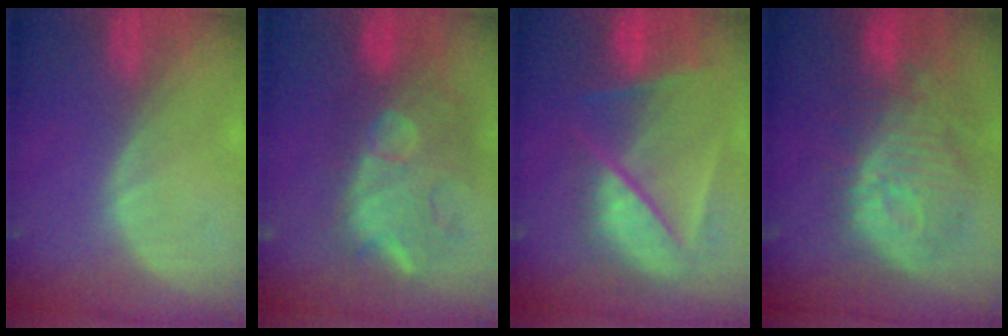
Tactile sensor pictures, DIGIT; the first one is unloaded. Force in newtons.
{"total": 11.3, "press": 10.5, "slide": 4.4}
{"total": 9.7, "press": 8.4, "slide": 4.9}
{"total": 12.4, "press": 11.1, "slide": 5.6}